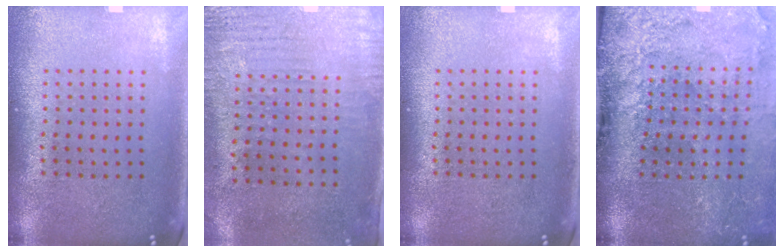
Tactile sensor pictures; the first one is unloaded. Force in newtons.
{"total": 3.0, "press": 2.4, "slide": 1.8}
{"total": 0.0}
{"total": 4.7, "press": 3.6, "slide": 3.0}